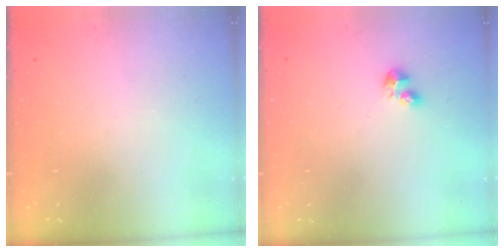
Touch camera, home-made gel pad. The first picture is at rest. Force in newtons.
{"total": 2.3, "press": 2.2, "slide": 0.5}